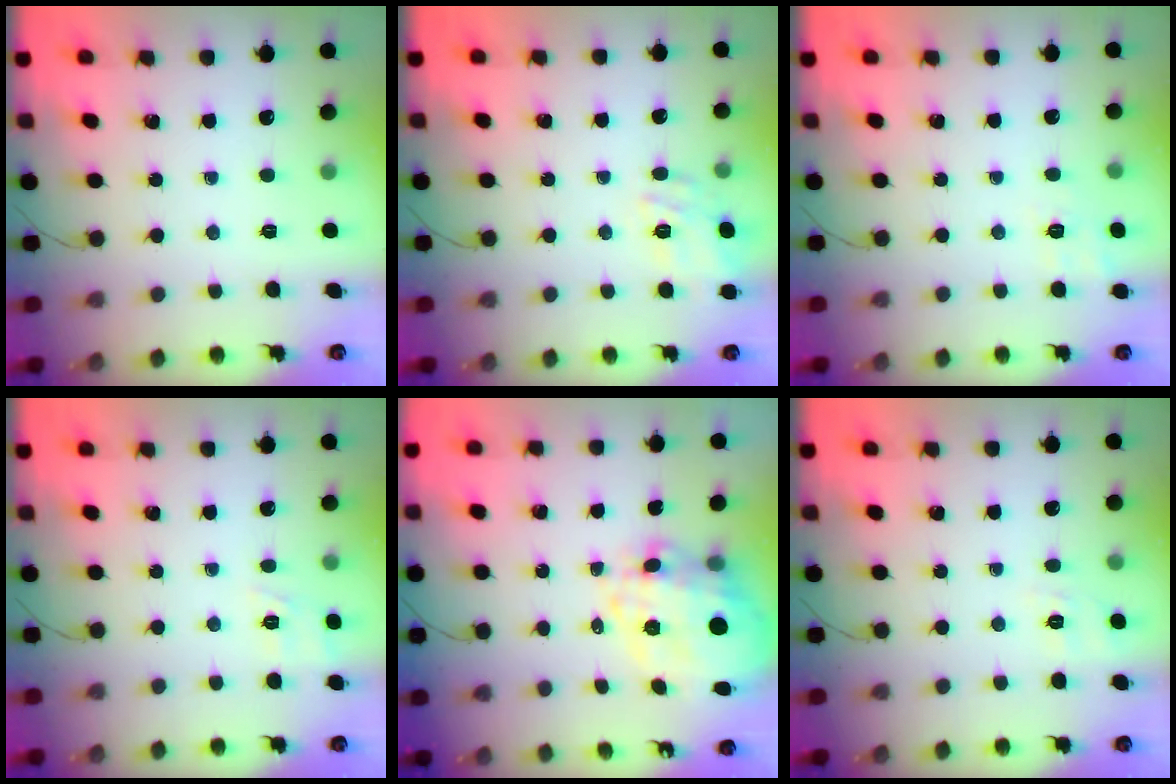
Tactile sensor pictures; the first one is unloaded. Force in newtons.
{"total": 14.0, "press": 14.0, "slide": 0.5}
{"total": 3.6, "press": 2.9, "slide": 2.1}
{"total": 2.9, "press": 2.3, "slide": 1.8}
{"total": 16.3, "press": 15.9, "slide": 3.8}
{"total": 2.0, "press": 0.5, "slide": 1.9}